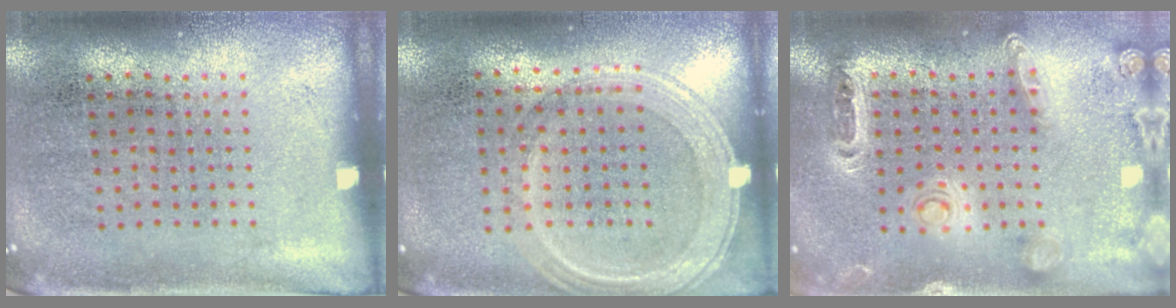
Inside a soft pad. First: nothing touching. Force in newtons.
{"total": 1.2, "press": 1.2, "slide": 0.4}
{"total": 1.3, "press": 1.3, "slide": 0.2}